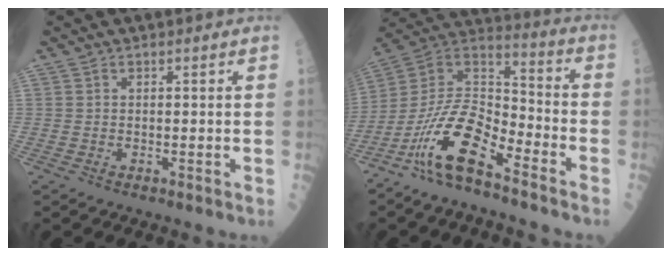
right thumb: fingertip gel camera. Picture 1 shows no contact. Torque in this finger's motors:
{"motor_torque": [0.62, 0.71, 1.49, -1.09, 0.41]}